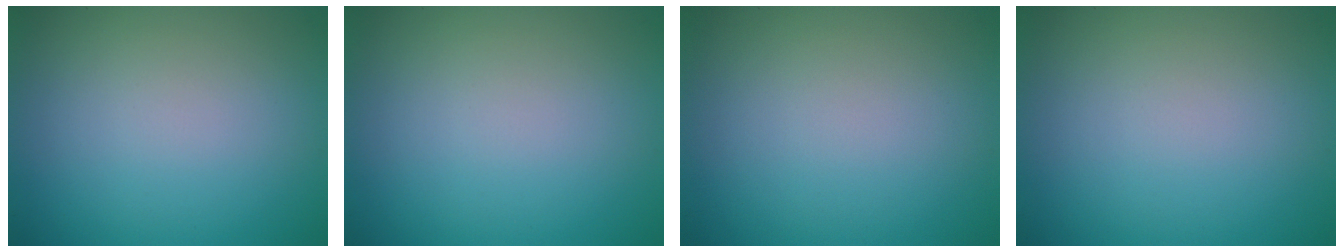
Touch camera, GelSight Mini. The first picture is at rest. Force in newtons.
{"total": 0.0}
{"total": 0.0}
{"total": 0.0}